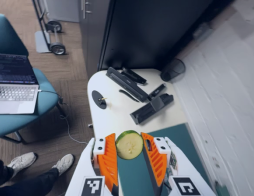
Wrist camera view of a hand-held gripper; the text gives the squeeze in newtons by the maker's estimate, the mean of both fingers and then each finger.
{"total": 9.1, "left": 9.2, "right": 8.9}